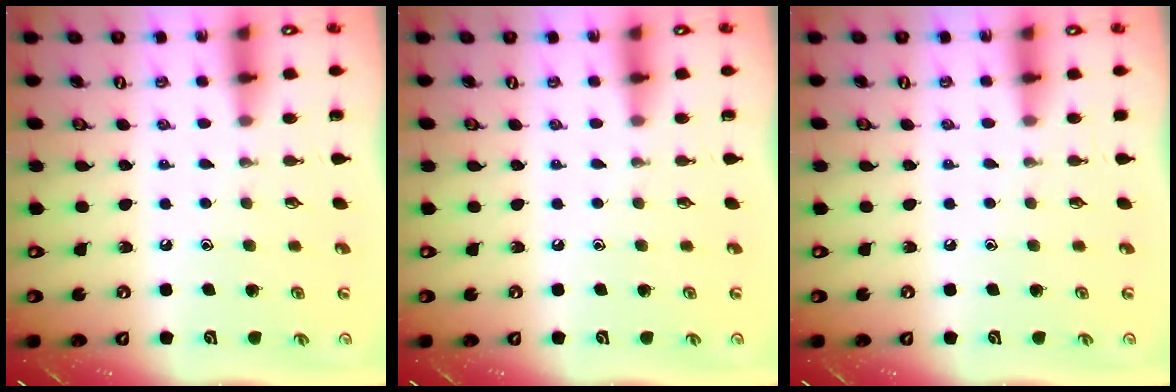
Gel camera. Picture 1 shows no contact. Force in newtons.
{"total": 0.0}
{"total": 2.3, "press": 2.2, "slide": 0.4}